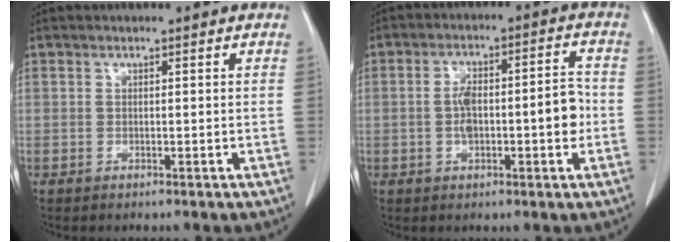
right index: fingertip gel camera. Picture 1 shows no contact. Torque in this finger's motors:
{"motor_torque": [1.11, -0.17, 0.51, 0.09]}